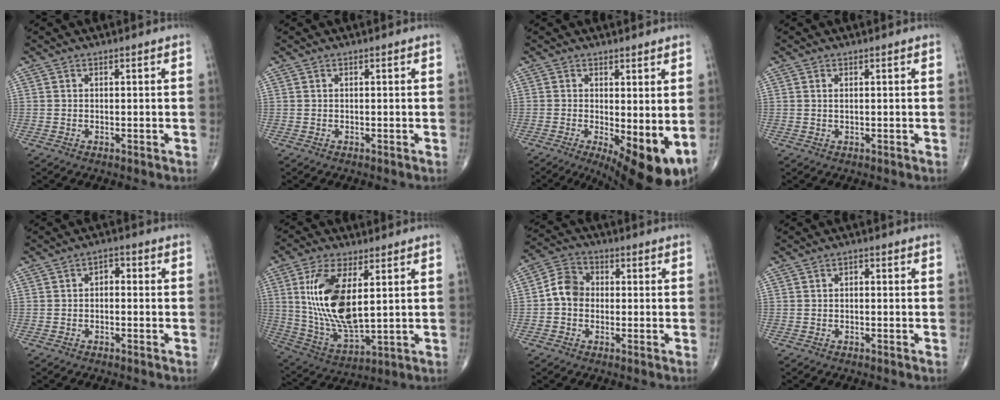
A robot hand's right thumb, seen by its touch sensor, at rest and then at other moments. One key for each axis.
{"total": 0.0}
{"total": 11.3, "fx": -1.9, "fy": 4.1, "fz": 10.4, "tx": -0.146, "ty": -0.022, "tz": -0.015}
{"total": 0.6, "fx": 0.2, "fy": 0.2, "fz": 0.6, "tx": -0.013, "ty": 0.000, "tz": 0.005}
{"total": 2.4, "fx": -0.1, "fy": 1.5, "fz": 1.8, "tx": -0.013, "ty": 0.013, "tz": -0.012}
{"total": 16.7, "fx": 3.6, "fy": 7.3, "fz": 14.6, "tx": -0.289, "ty": -0.023, "tz": 0.081}
{"total": 6.3, "fx": -0.6, "fy": 5.3, "fz": 3.4, "tx": -0.046, "ty": 0.023, "tz": -0.024}
{"total": 1.0, "fx": 0.0, "fy": 0.6, "fz": 0.8, "tx": -0.006, "ty": 0.006, "tz": -0.005}